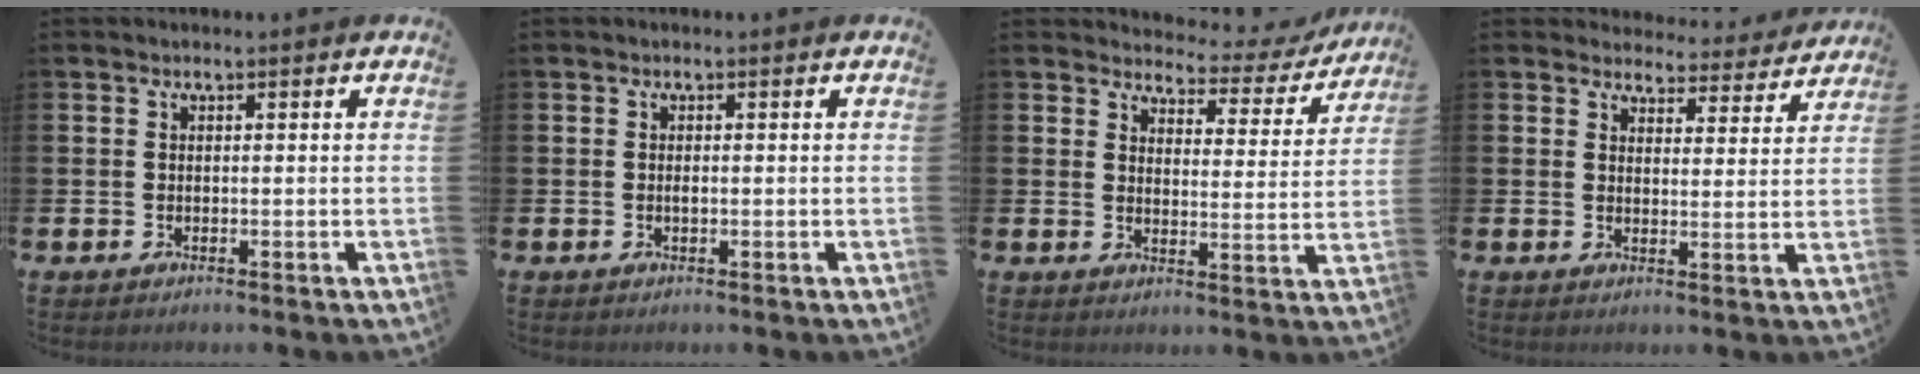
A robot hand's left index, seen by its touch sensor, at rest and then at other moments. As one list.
[{"total": 0.6, "force": [-0.1, 0.2, 0.5], "torque": [-0.012, 0.000, -0.001]}, {"total": 3.5, "force": [3.2, 1.3, 0.5], "torque": [-0.028, -0.031, 0.049]}, {"total": 3.9, "force": [3.8, 1.2, 0.0], "torque": [-0.009, -0.034, 0.064]}]